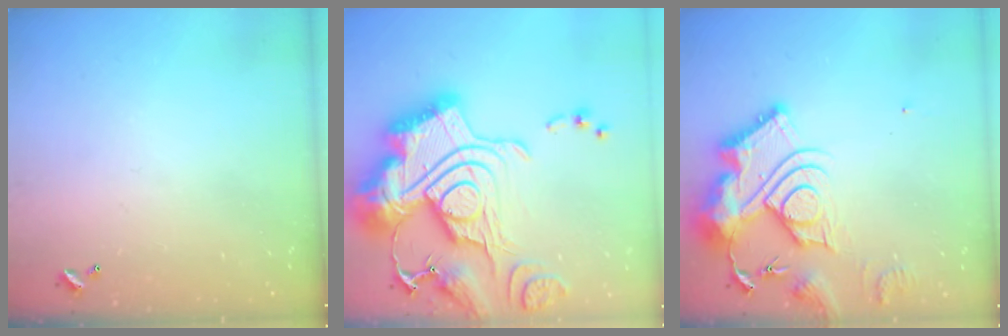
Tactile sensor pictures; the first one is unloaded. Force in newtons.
{"total": 3.2, "press": 2.4, "slide": 2.2}
{"total": 21.1, "press": 21.0, "slide": 2.1}